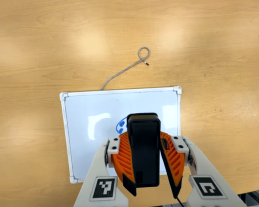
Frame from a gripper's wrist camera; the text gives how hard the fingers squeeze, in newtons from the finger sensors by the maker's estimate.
{"total": 10.7, "left": 10.3, "right": 11.0}